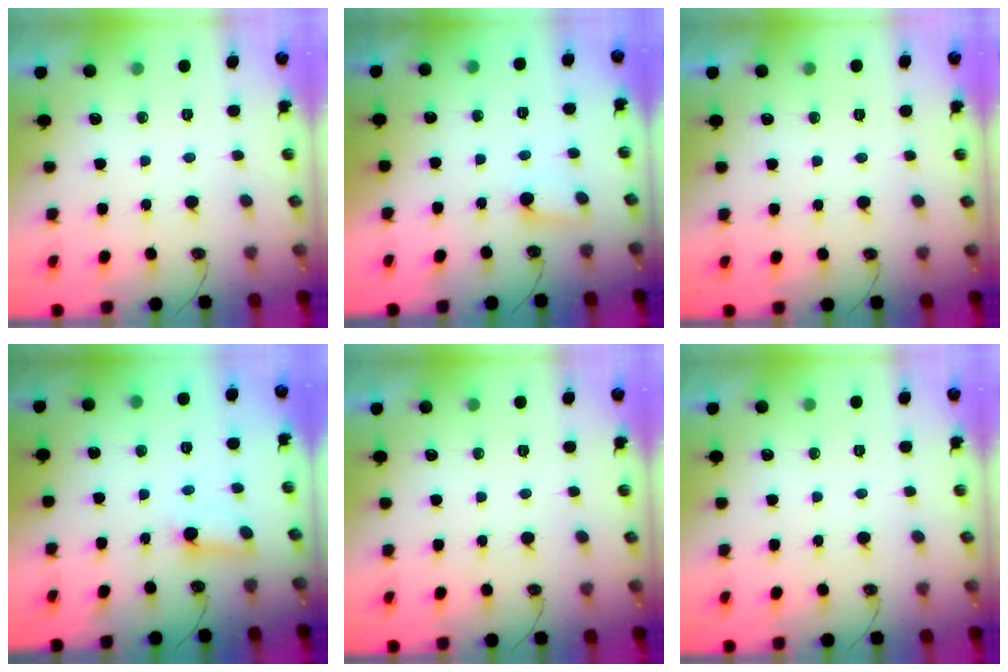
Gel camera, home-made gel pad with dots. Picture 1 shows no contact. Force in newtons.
{"total": 3.1, "press": 3.1, "slide": 0.3}
{"total": 0.0}
{"total": 2.5, "press": 2.5, "slide": 0.2}
{"total": 0.0}
{"total": 0.0}